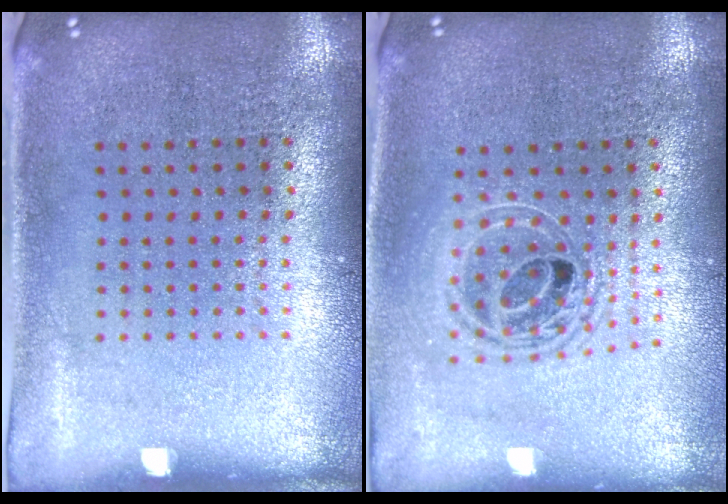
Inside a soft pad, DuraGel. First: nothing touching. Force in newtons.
{"total": 1.7, "press": 1.4, "slide": 0.9}